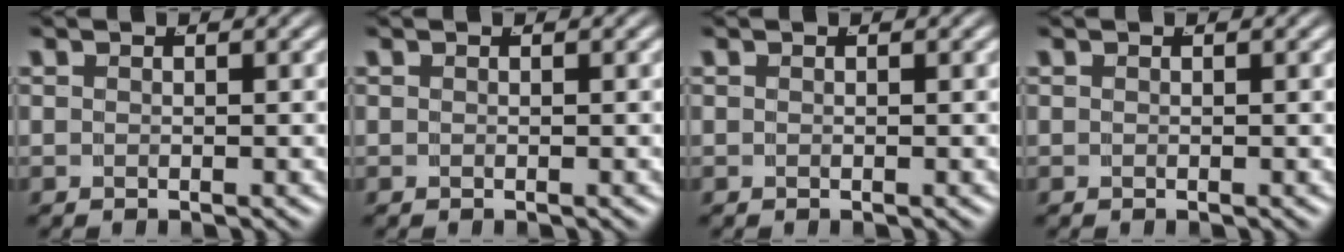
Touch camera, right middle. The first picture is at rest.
{"total": 0.0}
{"total": 0.0}
{"total": 0.0}